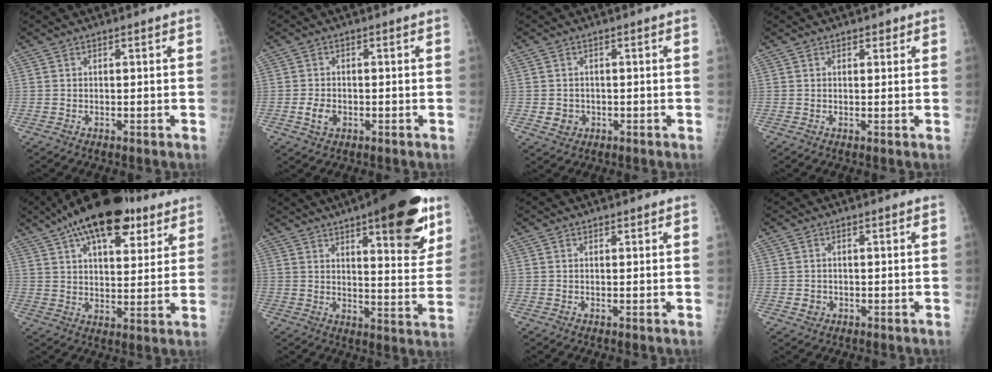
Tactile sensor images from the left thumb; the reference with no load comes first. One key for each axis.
{"total": 3.5, "fx": -0.9, "fy": 2.5, "fz": 2.2, "tx": -0.034, "ty": 0.001, "tz": -0.014}
{"total": 2.9, "fx": -0.5, "fy": 2.7, "fz": 1.0, "tx": -0.003, "ty": 0.002, "tz": 0.000}
{"total": 1.5, "fx": 1.0, "fy": 0.9, "fz": 0.6, "tx": 0.004, "ty": -0.004, "tz": 0.011}
{"total": 20.6, "fx": 12.7, "fy": 9.1, "fz": 13.5, "tx": -0.194, "ty": -0.015, "tz": 0.198}
{"total": 20.0, "fx": 11.3, "fy": 6.0, "fz": 15.4, "tx": -0.173, "ty": -0.049, "tz": 0.154}
{"total": 0.7, "fx": 0.5, "fy": 0.4, "fz": 0.3, "tx": -0.002, "ty": -0.004, "tz": 0.007}
{"total": 1.6, "fx": -0.2, "fy": 1.5, "fz": 0.5, "tx": -0.002, "ty": 0.002, "tz": 0.001}